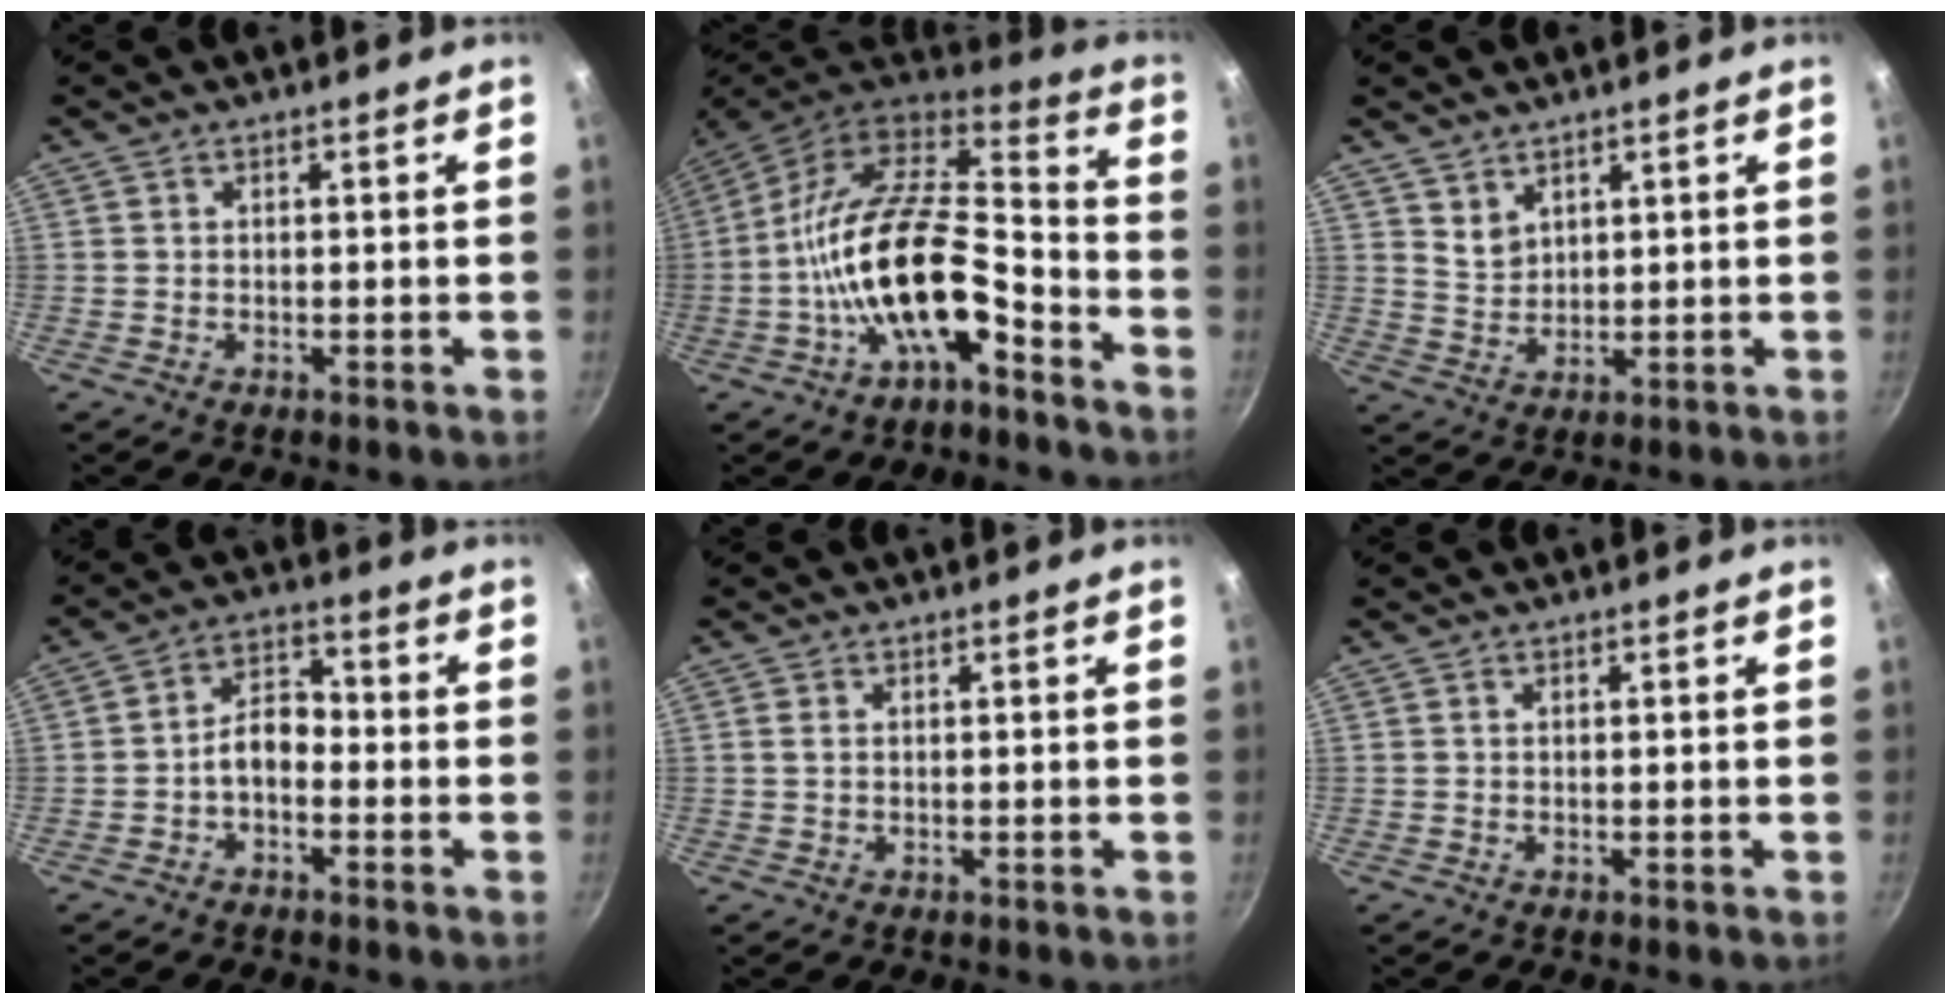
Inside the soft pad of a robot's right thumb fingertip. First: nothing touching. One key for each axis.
{"total": 19.8, "fx": -7.5, "fy": 8.7, "fz": 16.1, "tx": -0.274, "ty": 0.061, "tz": -0.150}
{"total": 3.7, "fx": 2.7, "fy": 2.2, "fz": 1.2, "tx": -0.010, "ty": -0.011, "tz": 0.060}
{"total": 5.7, "fx": -2.0, "fy": 3.5, "fz": 4.0, "tx": -0.051, "ty": 0.034, "tz": -0.042}
{"total": 0.9, "fx": 0.2, "fy": 0.6, "fz": 0.7, "tx": -0.014, "ty": 0.000, "tz": 0.002}
{"total": 0.0}